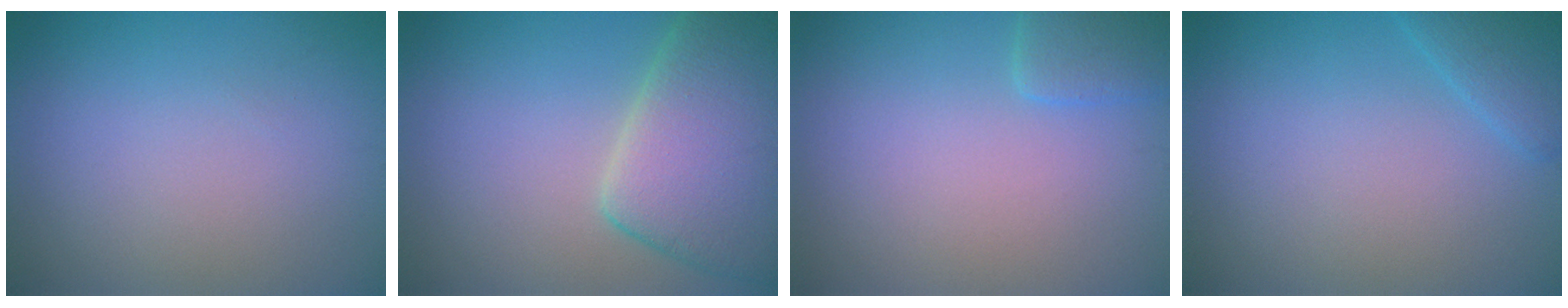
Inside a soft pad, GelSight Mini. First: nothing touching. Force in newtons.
{"total": 8.5, "press": 8.5, "slide": 0.4}
{"total": 2.3, "press": 2.3, "slide": 0.2}
{"total": 2.2, "press": 2.2, "slide": 0.1}